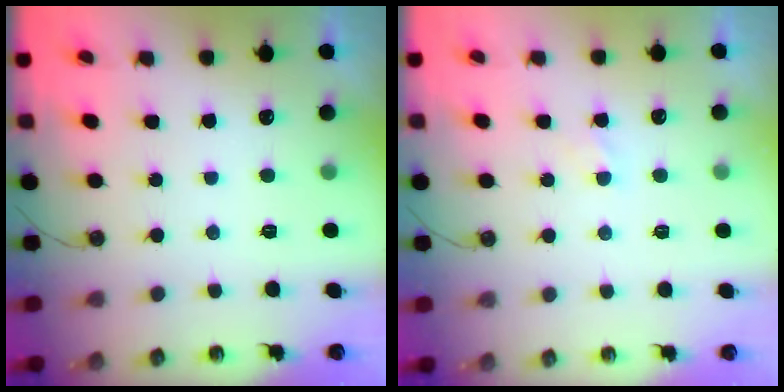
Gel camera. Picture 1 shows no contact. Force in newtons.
{"total": 2.7, "press": 2.6, "slide": 0.4}